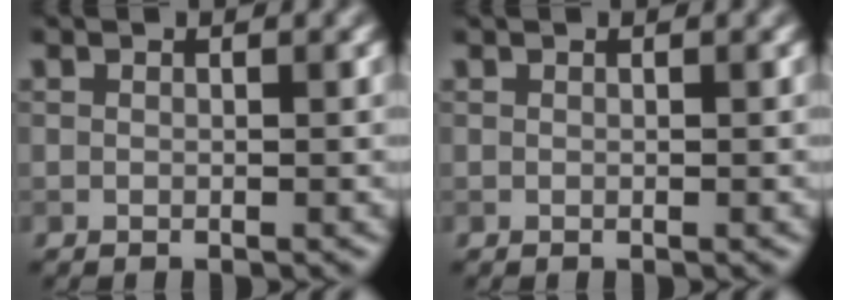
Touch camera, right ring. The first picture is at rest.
{"total": 0.0}